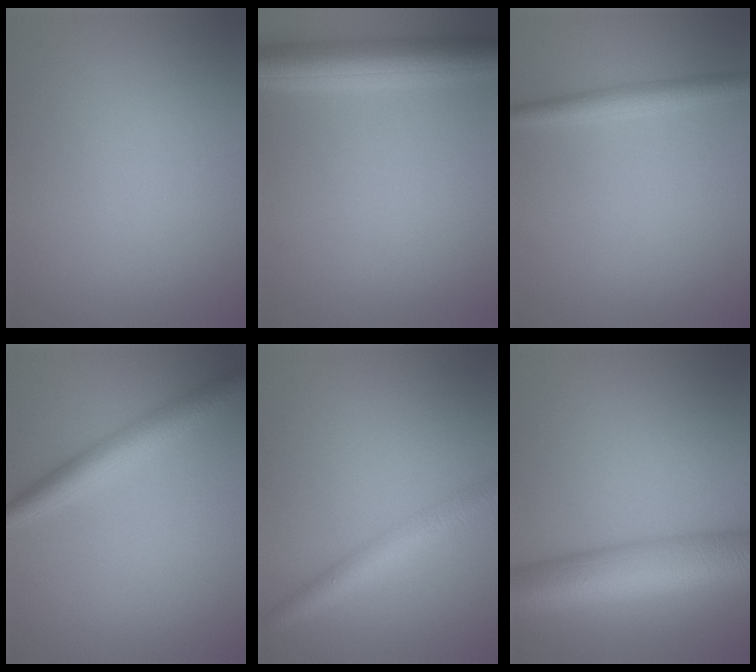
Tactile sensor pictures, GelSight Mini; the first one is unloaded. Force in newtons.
{"total": 5.7, "press": 5.7, "slide": 0.2}
{"total": 2.3, "press": 2.3, "slide": 0.0}
{"total": 3.8, "press": 3.8, "slide": 0.0}
{"total": 3.8, "press": 3.8, "slide": 0.1}
{"total": 9.7, "press": 9.7, "slide": 0.3}